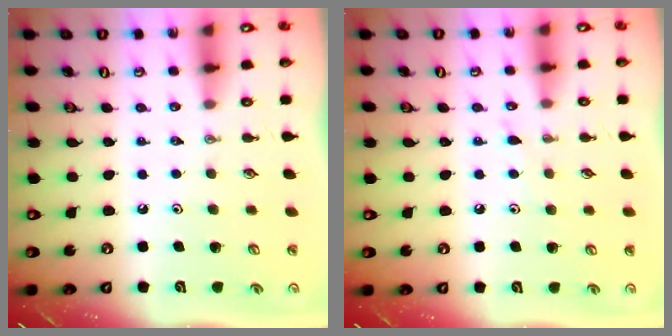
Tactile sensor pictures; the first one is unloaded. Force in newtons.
{"total": 3.2, "press": 3.2, "slide": 0.4}